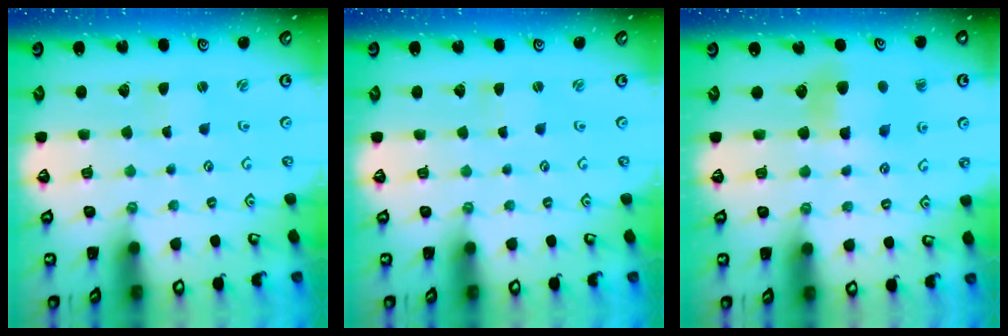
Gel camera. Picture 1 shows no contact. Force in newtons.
{"total": 0.0}
{"total": 6.5, "press": 6.5, "slide": 0.5}